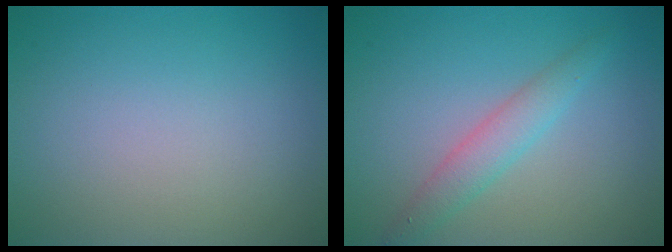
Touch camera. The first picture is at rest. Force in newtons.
{"total": 2.4, "press": 2.4, "slide": 0.1}